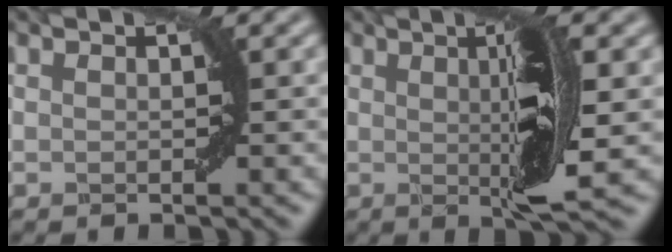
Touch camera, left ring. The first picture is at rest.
{"total": 6.5, "force": [0.3, 1.1, 6.4], "torque": [-0.100, -0.004, 0.007]}